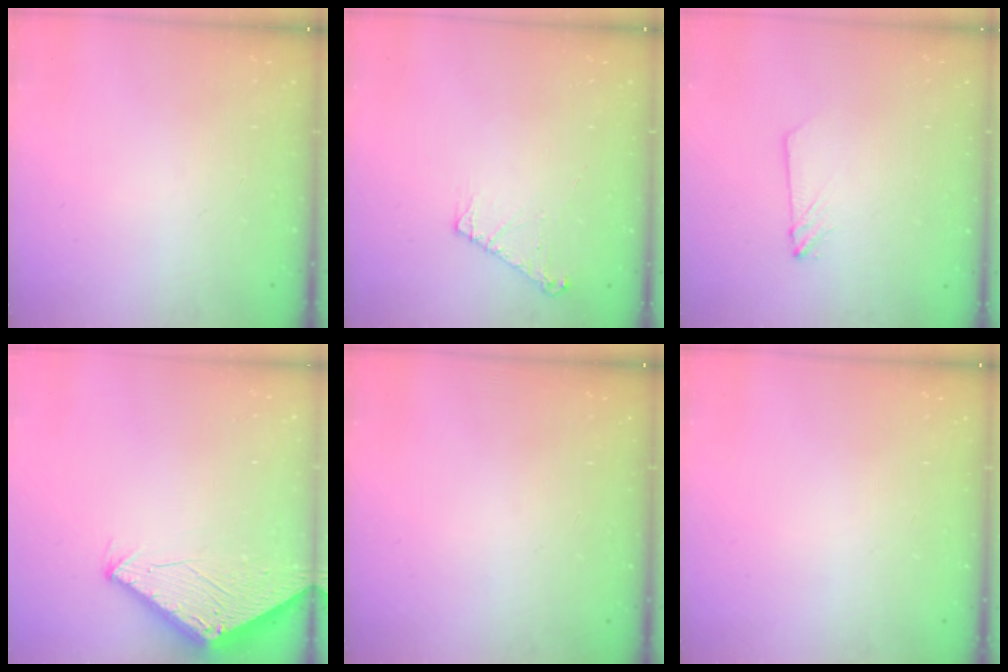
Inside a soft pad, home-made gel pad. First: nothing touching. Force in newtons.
{"total": 6.0, "press": 6.0, "slide": 0.7}
{"total": 2.8, "press": 2.8, "slide": 0.3}
{"total": 2.8, "press": 2.8, "slide": 0.2}
{"total": 0.0}
{"total": 0.0}